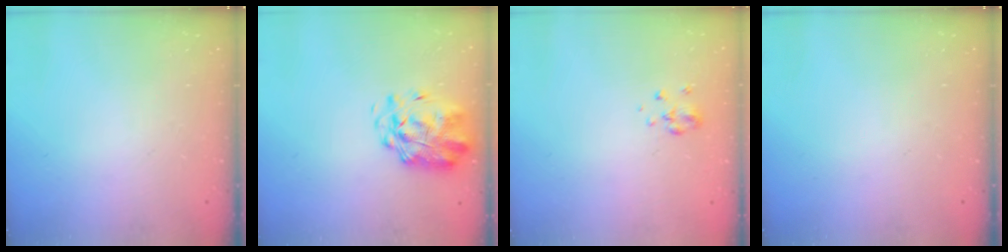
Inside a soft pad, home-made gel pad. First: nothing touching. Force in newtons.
{"total": 2.0, "press": 1.8, "slide": 0.9}
{"total": 3.2, "press": 3.0, "slide": 1.2}
{"total": 0.0}